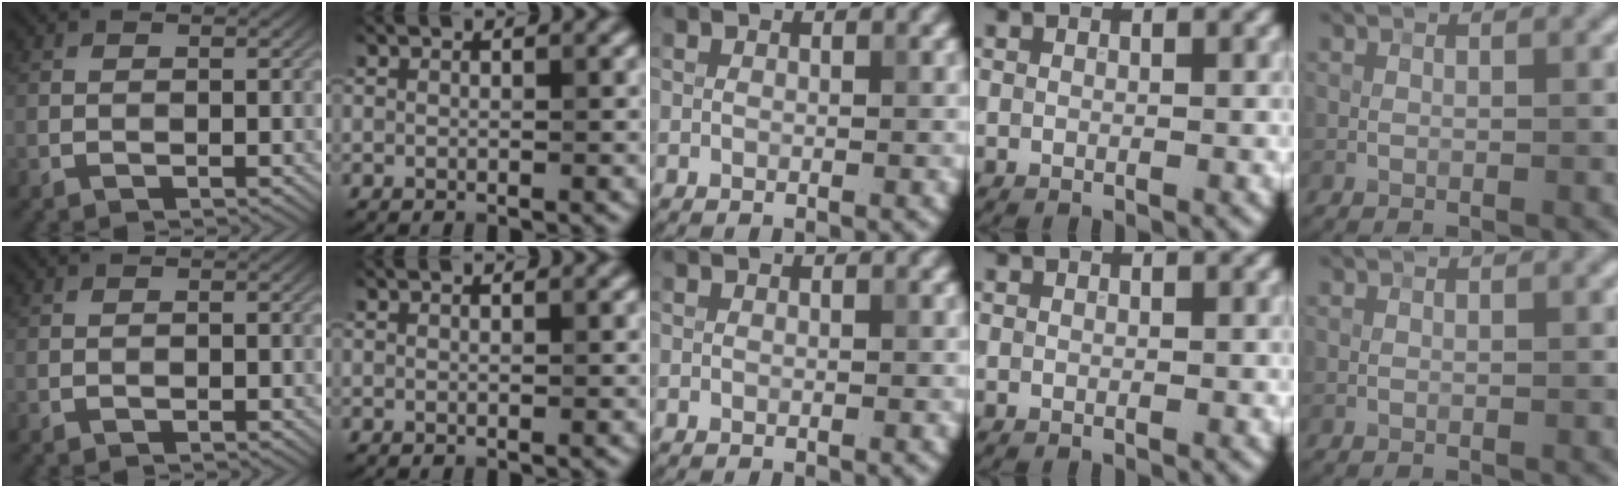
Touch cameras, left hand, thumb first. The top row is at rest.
{}